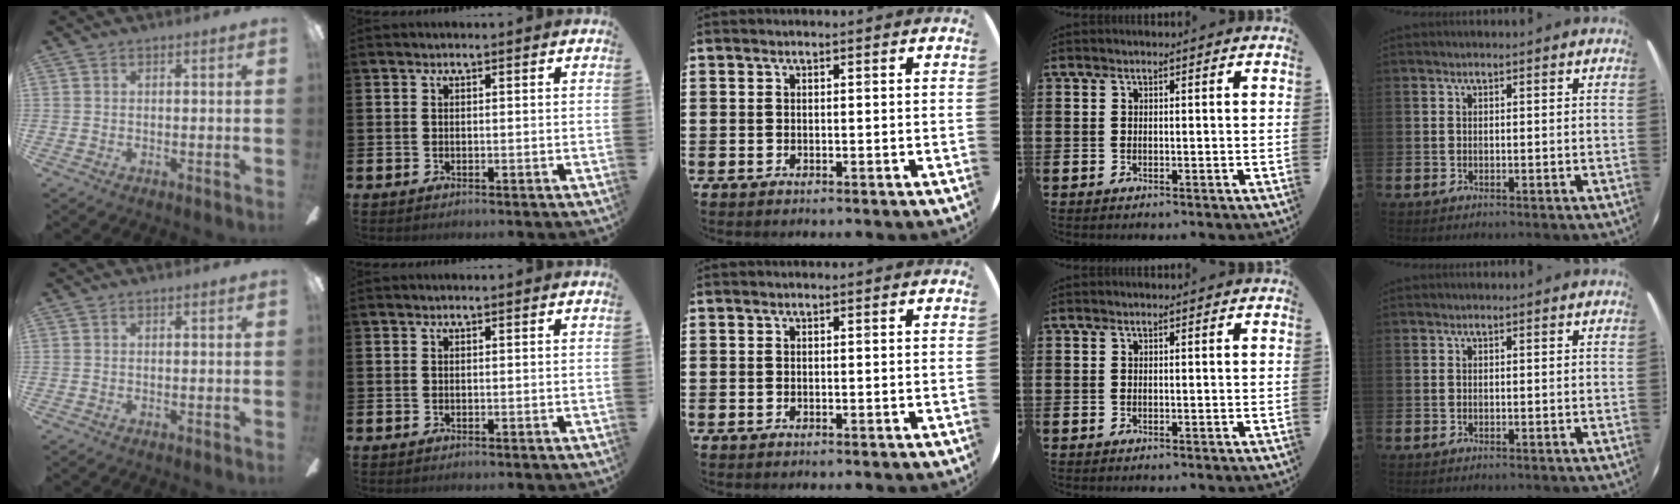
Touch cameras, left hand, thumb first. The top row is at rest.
{}